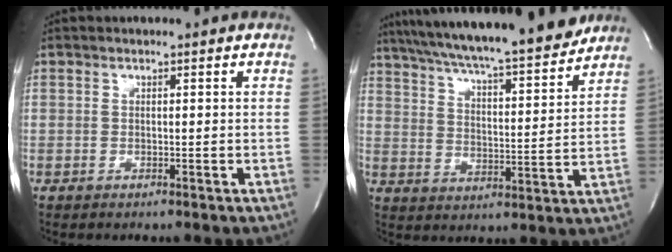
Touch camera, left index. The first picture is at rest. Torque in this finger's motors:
{"motor_torque": [0.37, -0.39, 0.84, 0.21]}